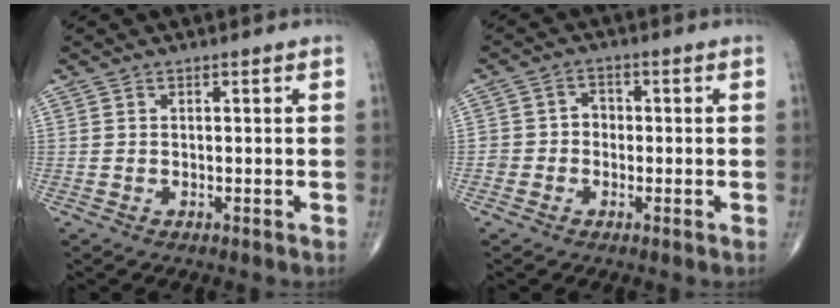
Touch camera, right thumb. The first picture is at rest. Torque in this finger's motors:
{"motor_torque": [0.24, 0.13, 0.34, -0.04, -0.02]}